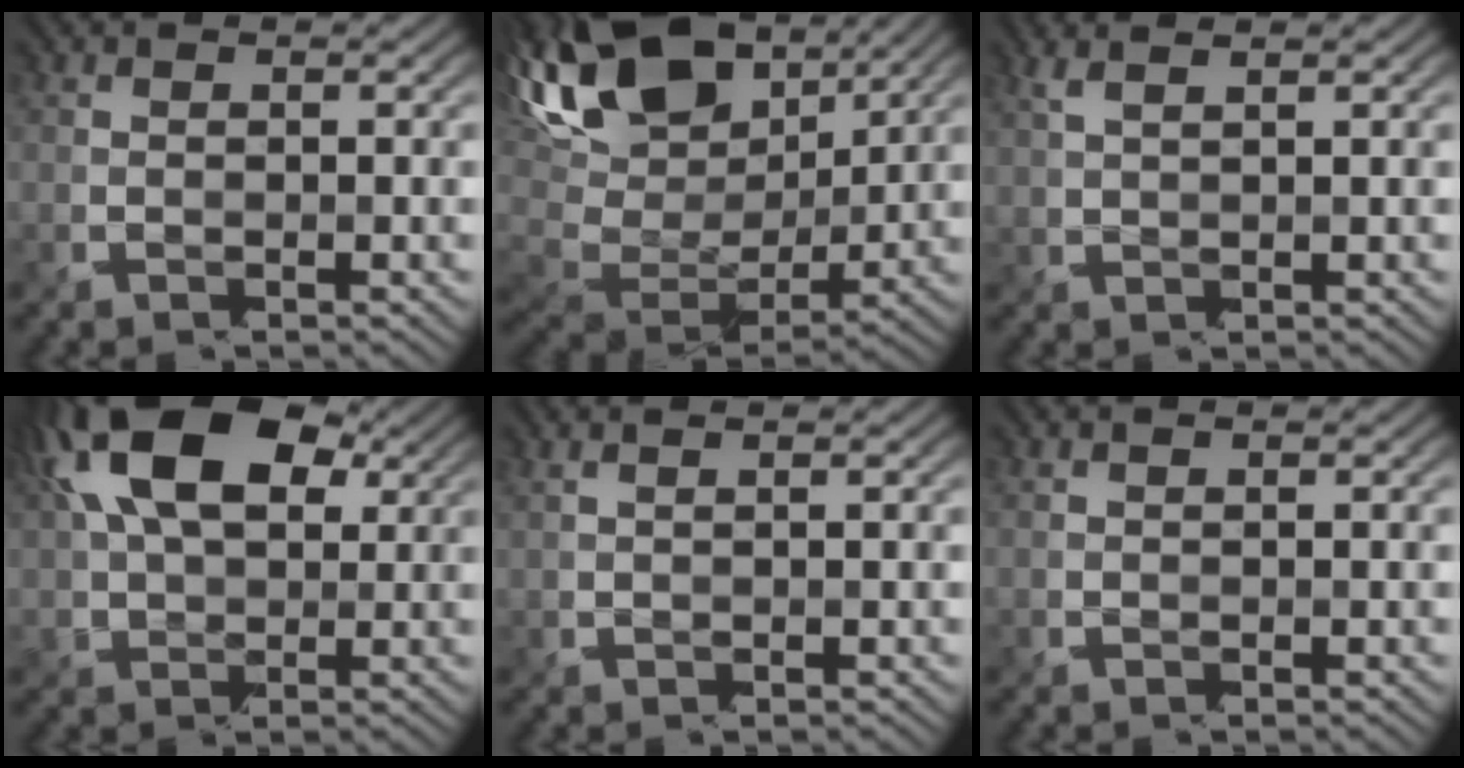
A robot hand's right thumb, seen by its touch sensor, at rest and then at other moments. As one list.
[{"total": 18.2, "force": [9.3, 8.8, 12.9], "torque": [-0.301, 0.034, 0.171]}, {"total": 2.3, "force": [1.8, -0.5, 1.4], "torque": [-0.047, 0.003, 0.051]}, {"total": 16.7, "force": [6.2, 9.1, 12.6], "torque": [-0.251, 0.048, 0.091]}, {"total": 1.6, "force": [1.3, -0.6, 0.6], "torque": [-0.024, 0.001, 0.038]}, {"total": 0.6, "force": [0.4, -0.4, -0.1], "torque": [-0.004, -0.006, 0.014]}]